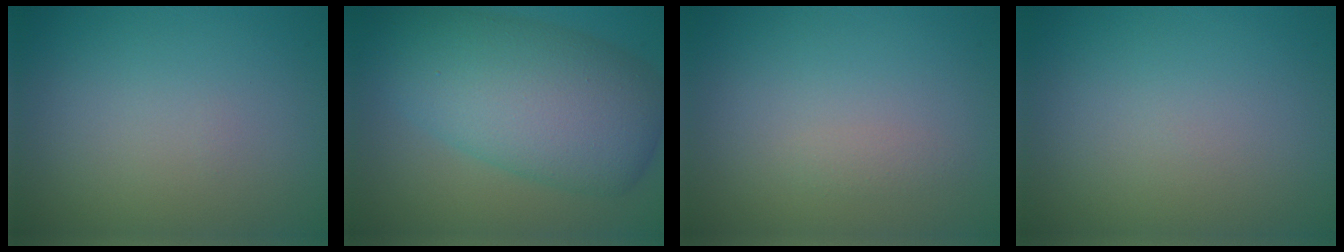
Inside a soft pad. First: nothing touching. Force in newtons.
{"total": 10.4, "press": 10.4, "slide": 0.2}
{"total": 0.7, "press": 0.7, "slide": 0.0}
{"total": 0.5, "press": 0.5, "slide": 0.1}